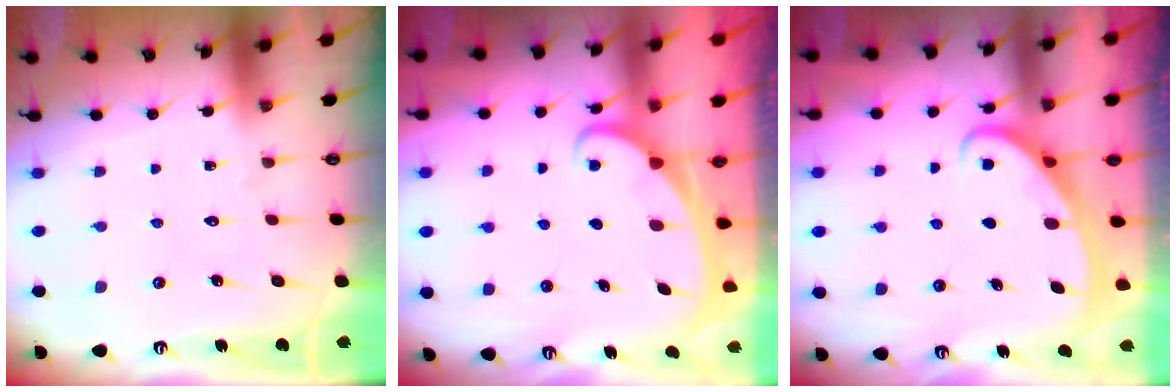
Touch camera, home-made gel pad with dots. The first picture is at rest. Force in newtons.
{"total": 1.9, "press": 1.9, "slide": 0.1}
{"total": 2.7, "press": 2.7, "slide": 0.3}